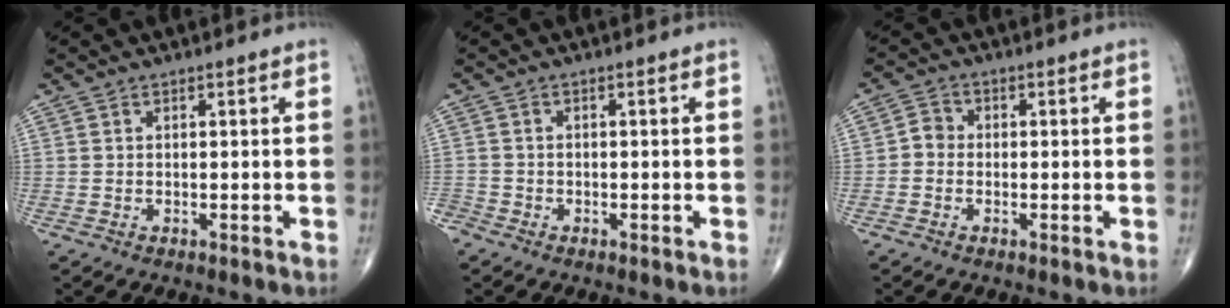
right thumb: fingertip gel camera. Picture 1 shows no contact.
{"total": 2.0, "force": [-1.5, 1.3, 0.4], "torque": [-0.008, 0.003, -0.032]}
{"total": 2.6, "force": [-0.6, 2.2, 1.2], "torque": [-0.008, 0.007, -0.022]}